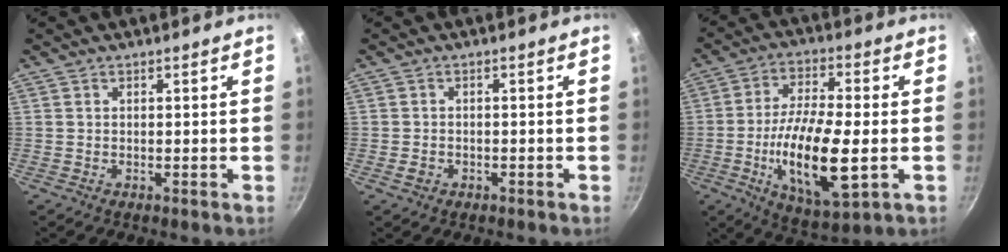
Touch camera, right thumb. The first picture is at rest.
{"total": 2.1, "force": [-0.9, 1.6, 0.9], "torque": [-0.015, 0.013, -0.012]}
{"total": 17.2, "force": [-3.3, 6.0, 15.8], "torque": [-0.295, 0.005, -0.060]}